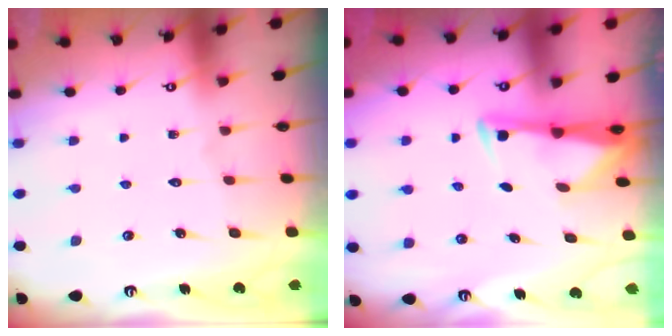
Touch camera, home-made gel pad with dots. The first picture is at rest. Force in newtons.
{"total": 2.9, "press": 2.9, "slide": 0.4}